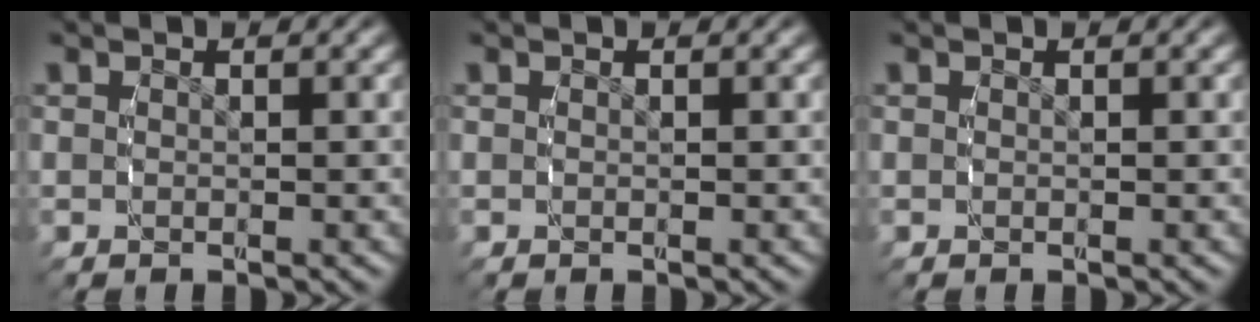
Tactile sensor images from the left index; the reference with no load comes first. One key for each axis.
{"total": 0.0}
{"total": 0.0}